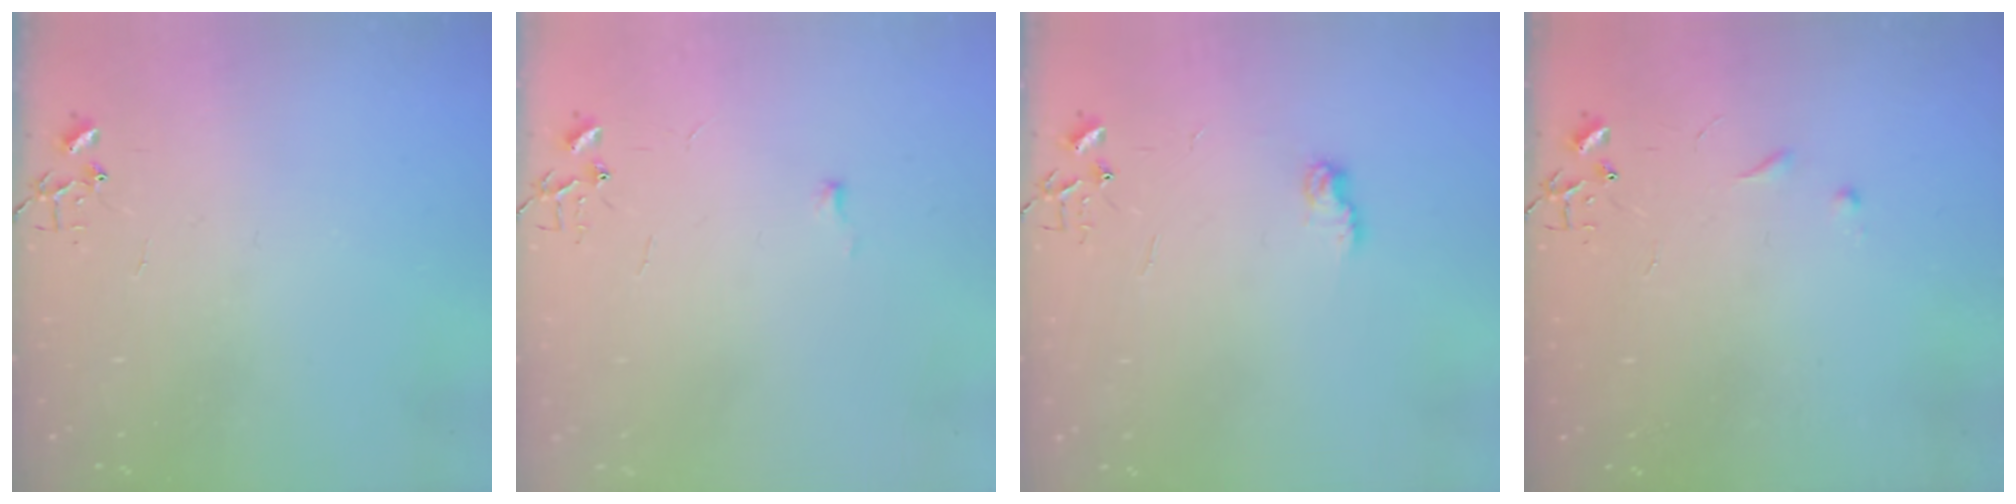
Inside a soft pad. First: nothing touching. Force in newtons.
{"total": 3.4, "press": 3.4, "slide": 0.5}
{"total": 6.3, "press": 6.3, "slide": 0.1}
{"total": 5.3, "press": 5.2, "slide": 0.7}